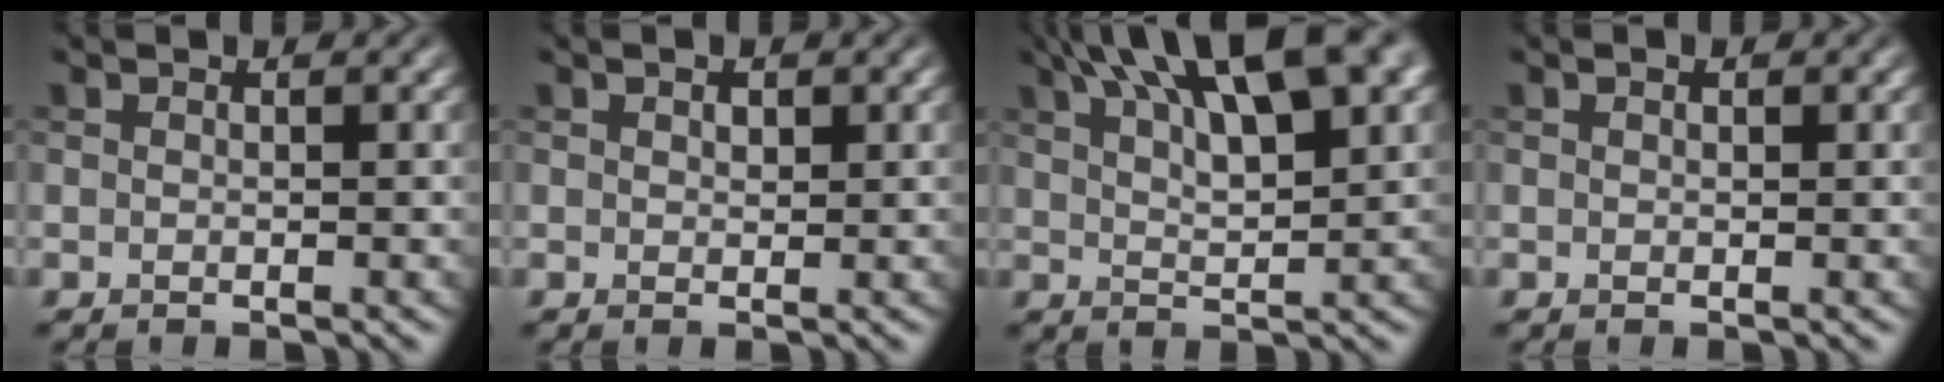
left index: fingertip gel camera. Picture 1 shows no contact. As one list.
[{"total": 0.8, "force": [0.5, 0.5, 0.5], "torque": [-0.008, -0.001, 0.008]}, {"total": 14.3, "force": [8.2, 5.0, 10.6], "torque": [-0.145, 0.043, 0.097]}, {"total": 0.6, "force": [0.3, 0.3, 0.4], "torque": [-0.007, 0.002, 0.004]}]